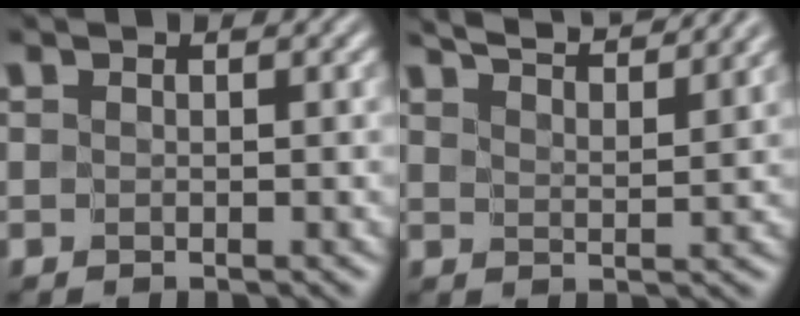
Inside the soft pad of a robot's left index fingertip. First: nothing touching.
{"total": 7.6, "force": [6.6, 1.4, 3.5], "torque": [-0.035, 0.019, 0.070]}